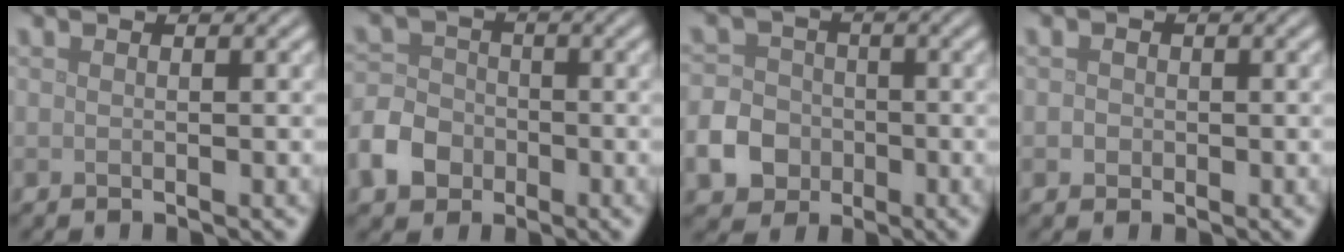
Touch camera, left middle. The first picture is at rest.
{"total": 5.0, "force": [-2.4, 3.9, 2.0], "torque": [-0.037, -0.005, -0.055]}
{"total": 4.8, "force": [-1.8, 4.1, 1.8], "torque": [-0.031, 0.001, -0.049]}
{"total": 1.1, "force": [0.0, 1.1, 0.4], "torque": [0.003, -0.001, -0.002]}